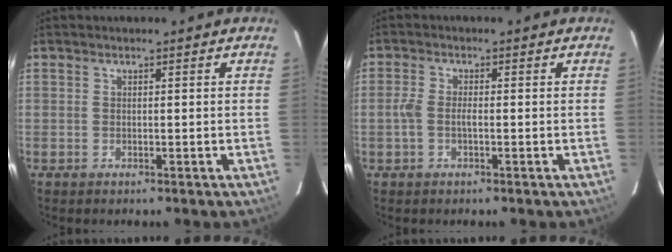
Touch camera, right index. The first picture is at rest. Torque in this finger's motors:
{"motor_torque": [0.38, -0.12, 0.34, 0.07]}